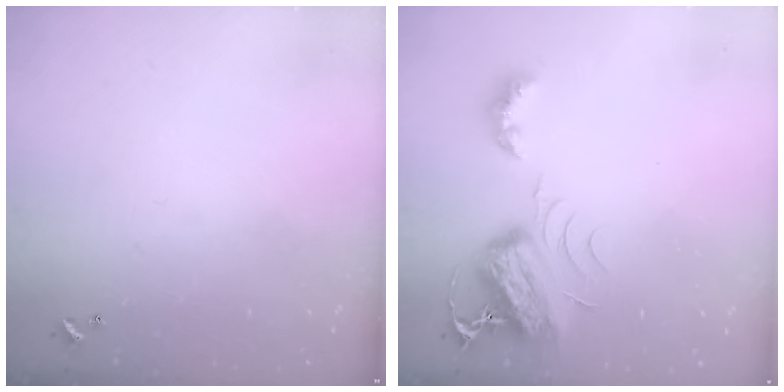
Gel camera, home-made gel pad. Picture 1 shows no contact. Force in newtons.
{"total": 7.4, "press": 7.3, "slide": 0.9}